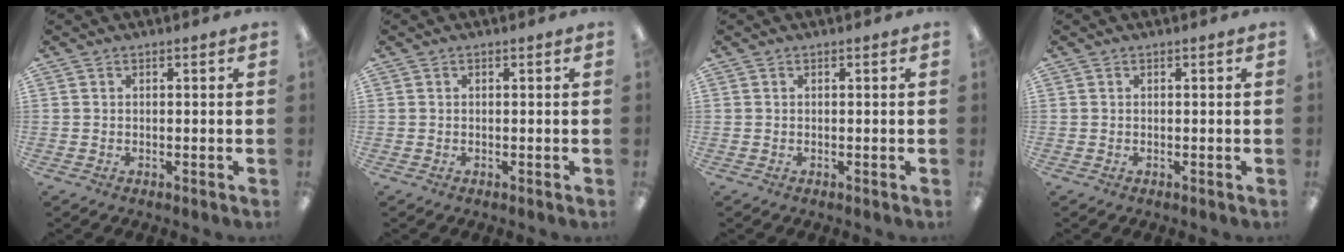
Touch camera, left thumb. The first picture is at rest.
{"total": 0.0}
{"total": 0.0}
{"total": 0.0}